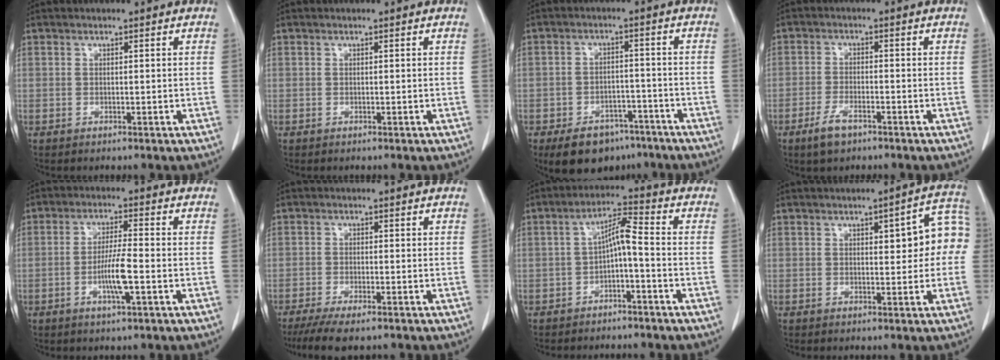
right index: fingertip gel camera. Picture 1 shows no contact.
{"total": 0.0}
{"total": 9.5, "force": [-6.8, 5.6, 3.6], "torque": [-0.050, 0.009, -0.098]}
{"total": 3.9, "force": [-2.6, 1.4, 2.6], "torque": [-0.056, -0.001, -0.044]}
{"total": 5.9, "force": [-1.7, 0.2, 5.6], "torque": [-0.108, -0.006, -0.032]}
{"total": 7.1, "force": [-5.5, 1.3, 4.2], "torque": [-0.067, -0.015, -0.089]}
{"total": 5.0, "force": [-1.4, 0.7, 4.8], "torque": [-0.088, 0.022, -0.022]}
{"total": 7.9, "force": [1.1, 2.4, 7.5], "torque": [-0.083, 0.031, 0.010]}